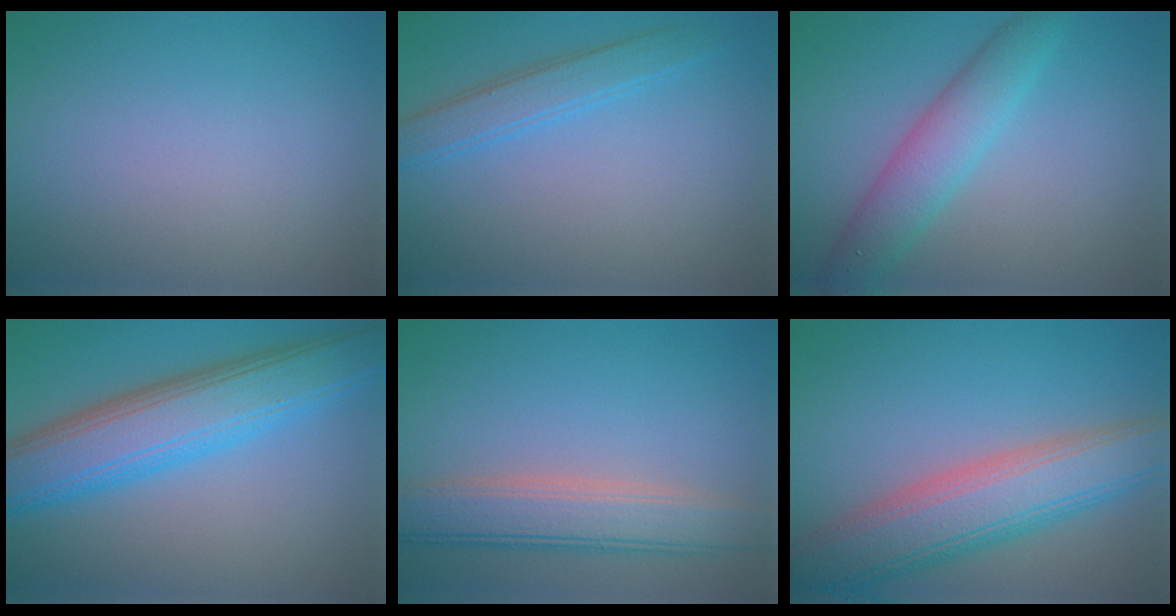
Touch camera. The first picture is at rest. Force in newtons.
{"total": 2.9, "press": 2.9, "slide": 0.0}
{"total": 4.6, "press": 4.6, "slide": 0.1}
{"total": 8.9, "press": 8.9, "slide": 0.3}
{"total": 5.4, "press": 5.4, "slide": 0.7}
{"total": 8.5, "press": 8.5, "slide": 0.3}